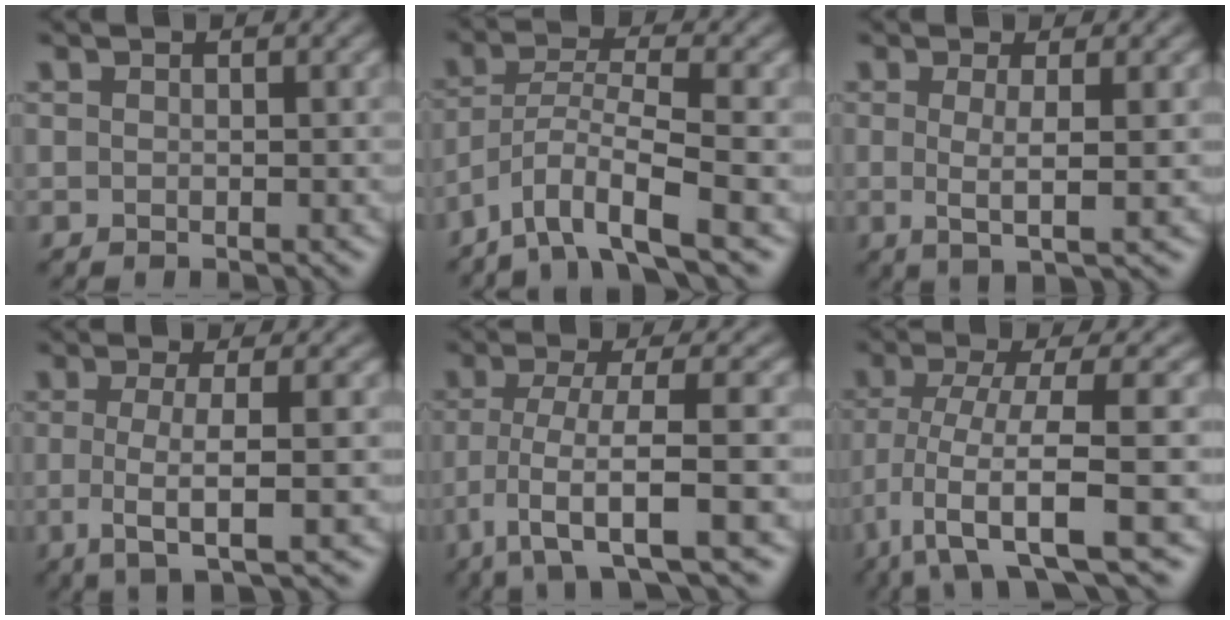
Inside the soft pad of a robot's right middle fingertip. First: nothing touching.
{"total": 5.9, "force": [-3.7, 1.1, 4.5], "torque": [-0.083, 0.004, -0.077]}
{"total": 3.0, "force": [0.1, 0.5, 2.9], "torque": [-0.056, -0.005, 0.001]}
{"total": 4.7, "force": [-0.6, 1.0, 4.5], "torque": [-0.077, -0.008, -0.014]}
{"total": 6.5, "force": [-2.7, 1.0, 5.8], "torque": [-0.097, 0.004, -0.051]}
{"total": 8.4, "force": [-4.1, 1.9, 7.1], "torque": [-0.115, 0.008, -0.078]}